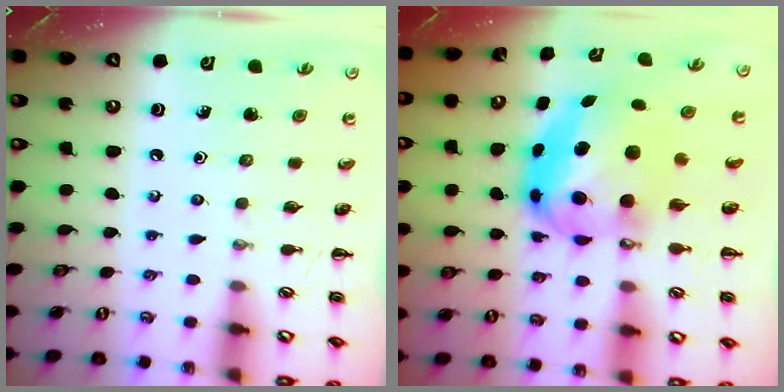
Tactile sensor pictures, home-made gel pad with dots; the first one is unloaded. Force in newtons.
{"total": 9.2, "press": 8.8, "slide": 2.5}